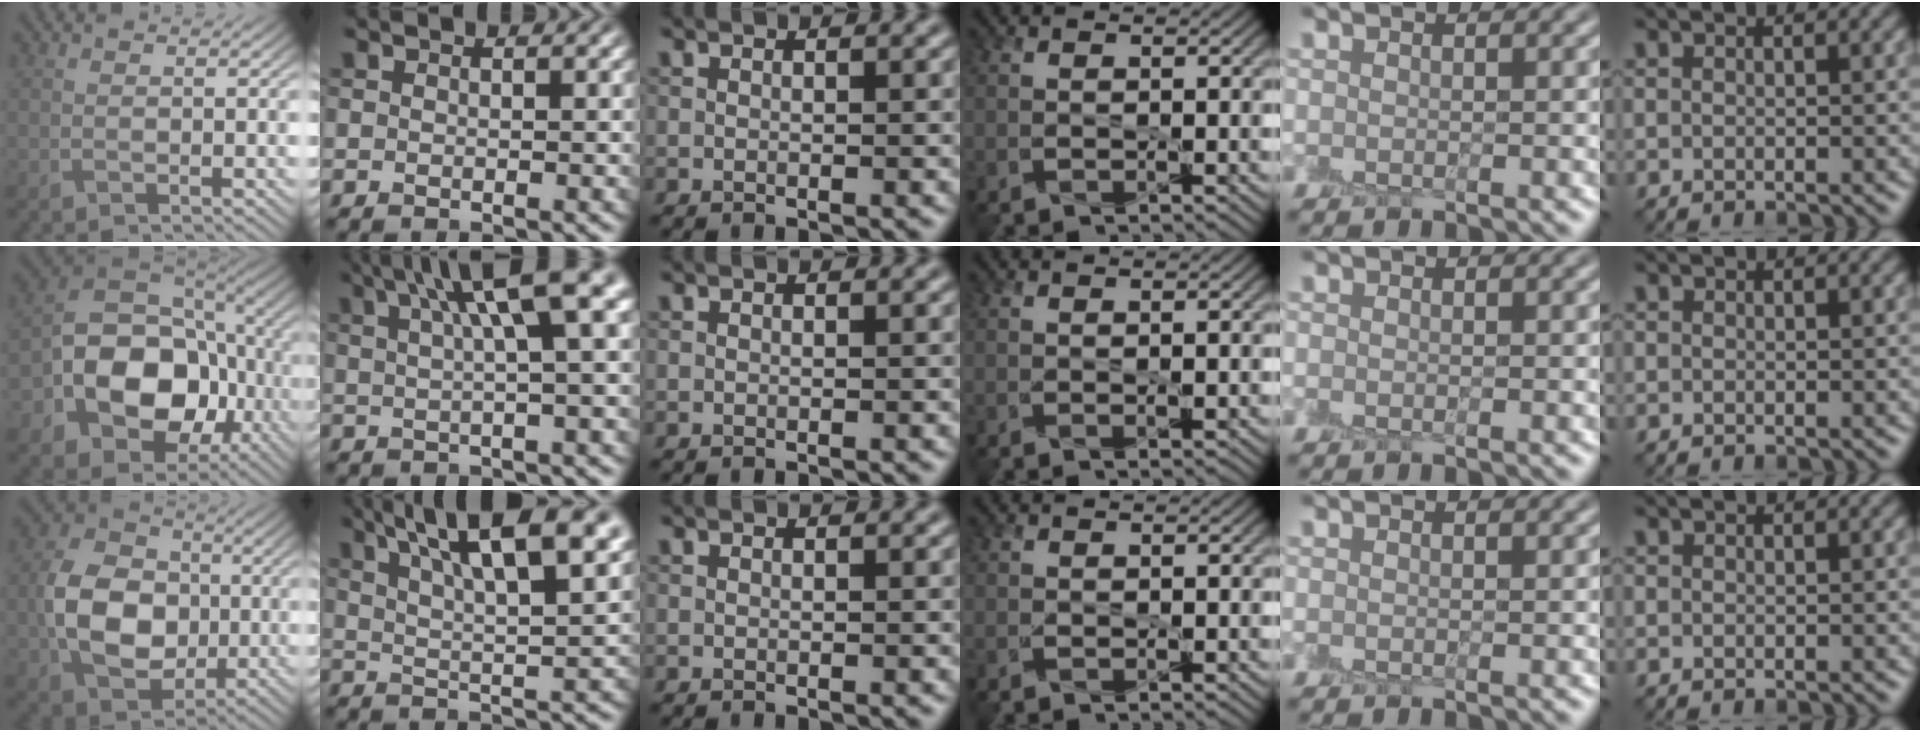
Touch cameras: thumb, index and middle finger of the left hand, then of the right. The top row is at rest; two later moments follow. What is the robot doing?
{"motion": "peel", "object": "envelope seal"}